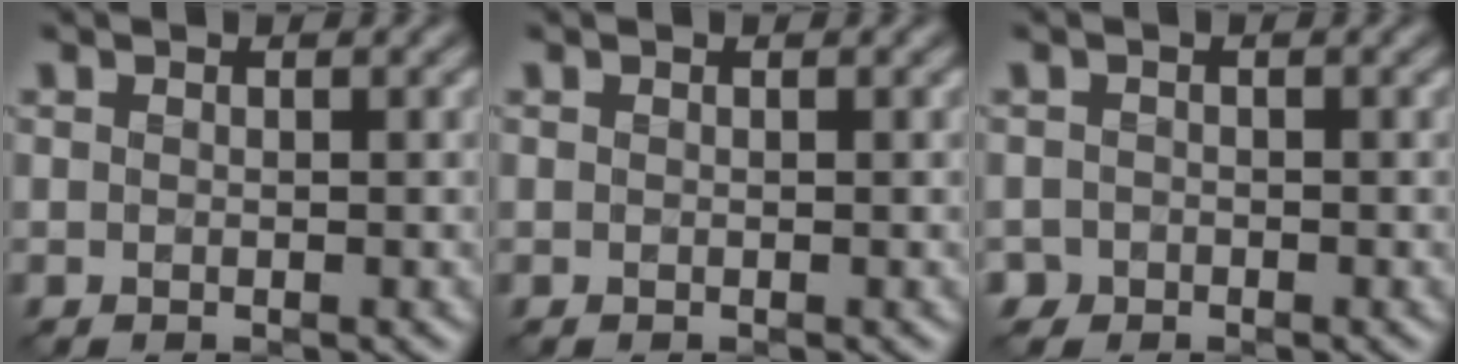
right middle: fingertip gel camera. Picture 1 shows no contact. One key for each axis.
{"total": 0.0}
{"total": 0.9, "fx": -0.6, "fy": 0.7, "fz": -0.2, "tx": 0.010, "ty": -0.003, "tz": -0.012}